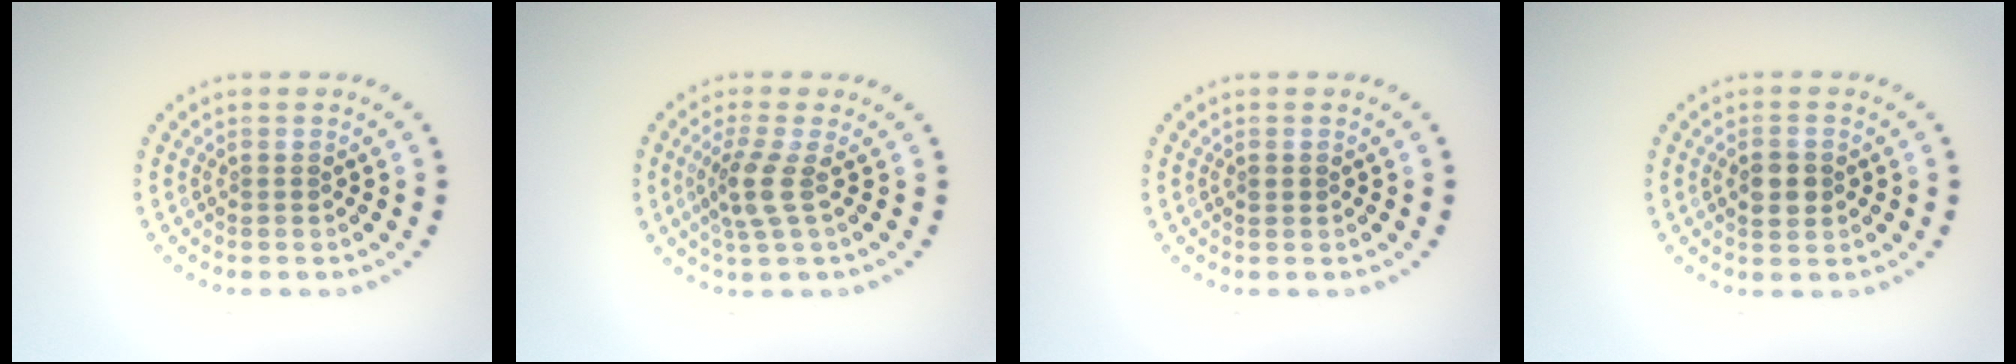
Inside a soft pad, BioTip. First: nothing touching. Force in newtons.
{"total": 2.7, "press": 2.1, "slide": 1.7}
{"total": 0.8, "press": 0.8, "slide": 0.1}
{"total": 2.8, "press": 2.8, "slide": 0.1}